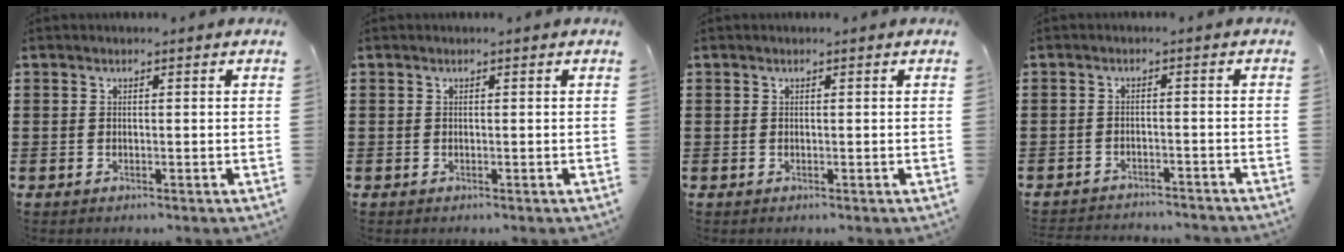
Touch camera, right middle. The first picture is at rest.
{"total": 0.0}
{"total": 0.0}
{"total": 2.4, "force": [-2.4, 0.2, -0.1], "torque": [-0.005, 0.001, -0.052]}